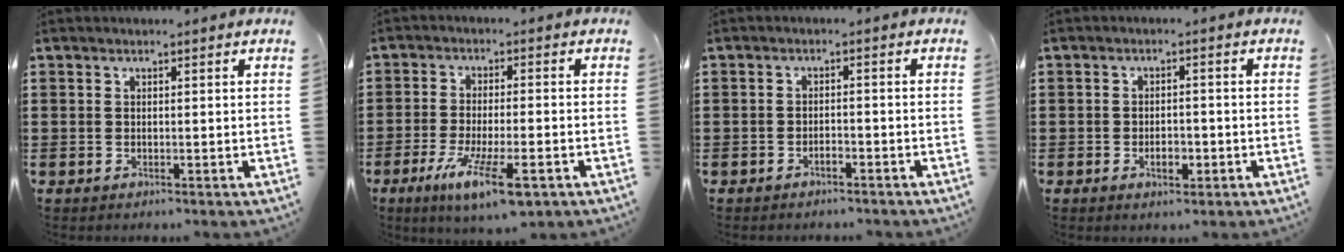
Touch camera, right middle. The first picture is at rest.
{"total": 8.7, "force": [-4.6, 2.1, 7.1], "torque": [-0.135, -0.009, -0.079]}
{"total": 1.5, "force": [-1.3, 0.4, 0.6], "torque": [-0.017, -0.001, -0.024]}
{"total": 3.1, "force": [-1.2, 1.6, 2.4], "torque": [-0.036, 0.000, -0.024]}